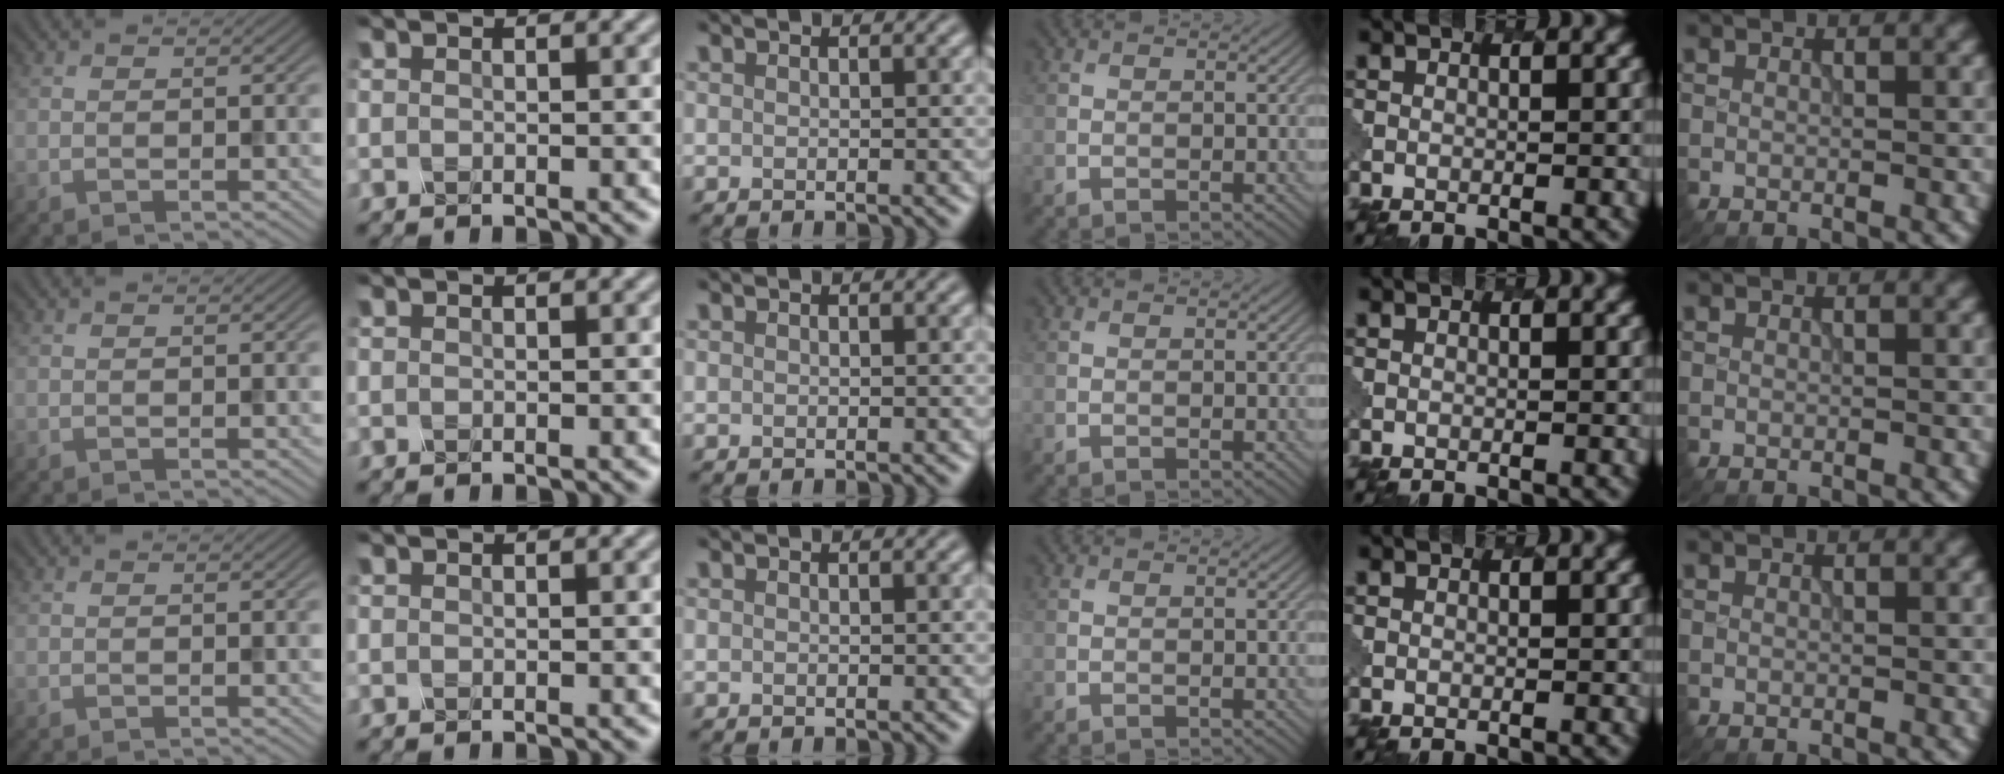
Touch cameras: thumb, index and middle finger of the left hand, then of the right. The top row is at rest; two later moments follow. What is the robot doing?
{"motion": "dispense", "object": "spray bottle"}